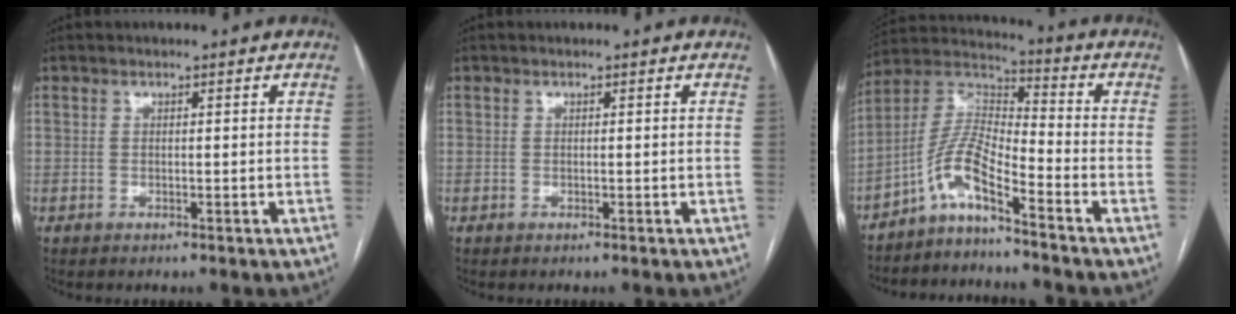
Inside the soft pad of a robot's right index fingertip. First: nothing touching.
{"total": 0.0}
{"total": 8.1, "force": [-5.5, 0.9, 5.9], "torque": [-0.131, 0.020, -0.112]}